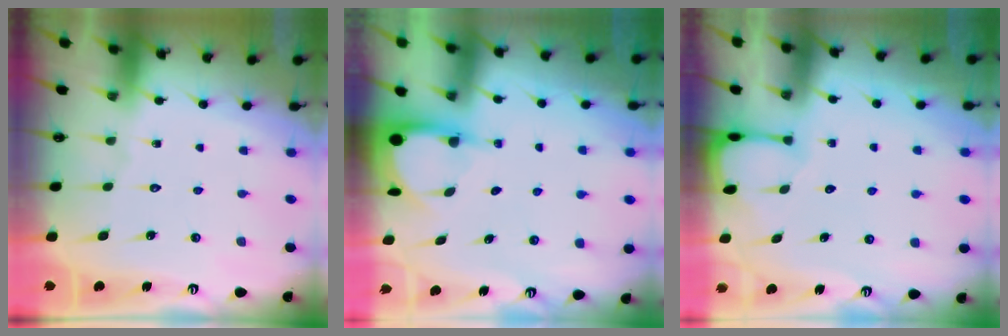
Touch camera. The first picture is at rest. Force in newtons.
{"total": 3.4, "press": 3.4, "slide": 0.1}
{"total": 1.3, "press": 1.2, "slide": 0.2}